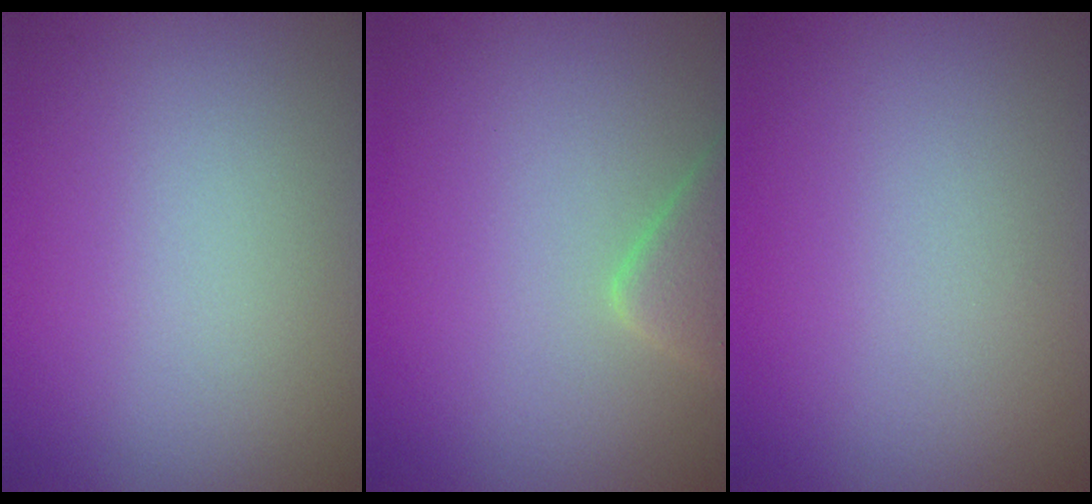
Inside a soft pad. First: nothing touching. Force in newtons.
{"total": 2.8, "press": 2.7, "slide": 0.1}
{"total": 0.0}